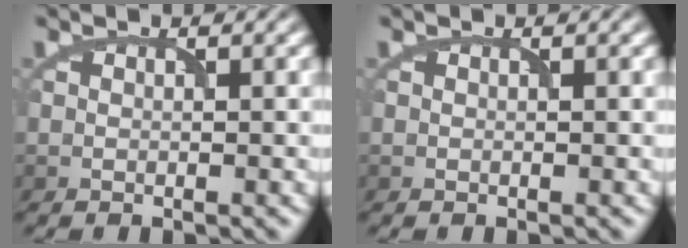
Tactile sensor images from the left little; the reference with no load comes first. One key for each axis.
{"total": 0.0}